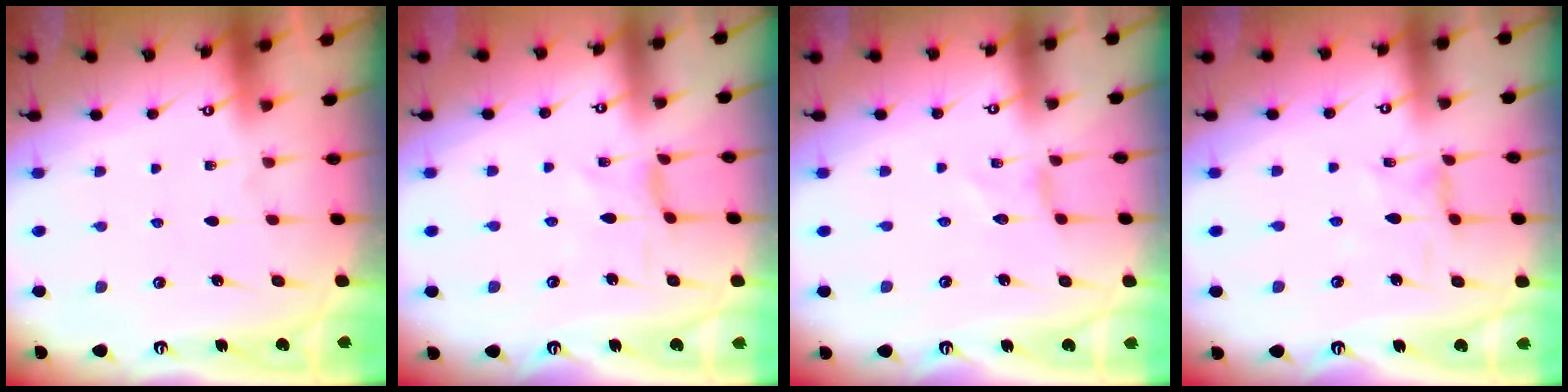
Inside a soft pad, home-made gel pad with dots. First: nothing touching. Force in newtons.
{"total": 0.7, "press": 0.6, "slide": 0.3}
{"total": 0.0}
{"total": 1.7, "press": 1.7, "slide": 0.4}